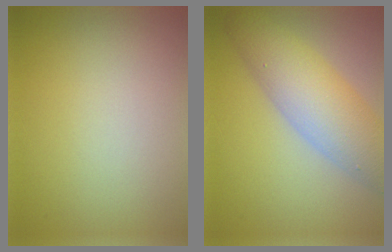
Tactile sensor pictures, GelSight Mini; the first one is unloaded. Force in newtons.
{"total": 7.0, "press": 7.0, "slide": 0.2}